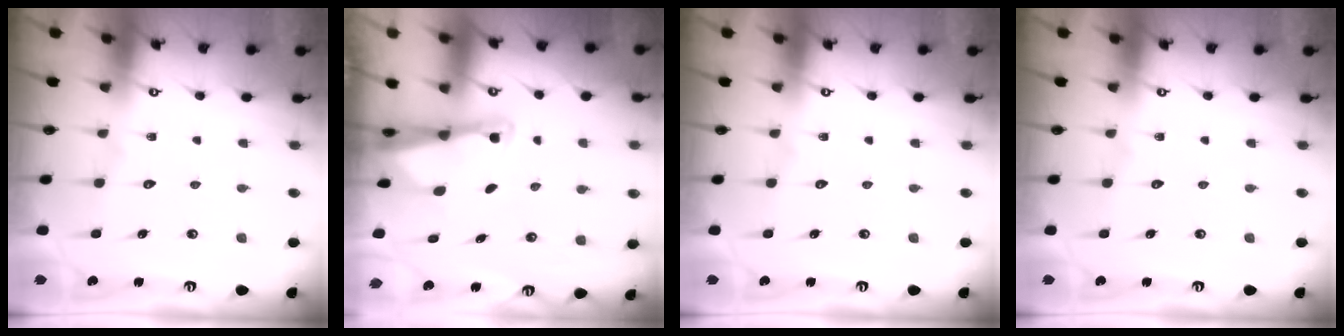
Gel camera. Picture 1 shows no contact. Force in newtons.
{"total": 2.4, "press": 2.4, "slide": 0.2}
{"total": 0.0}
{"total": 0.0}